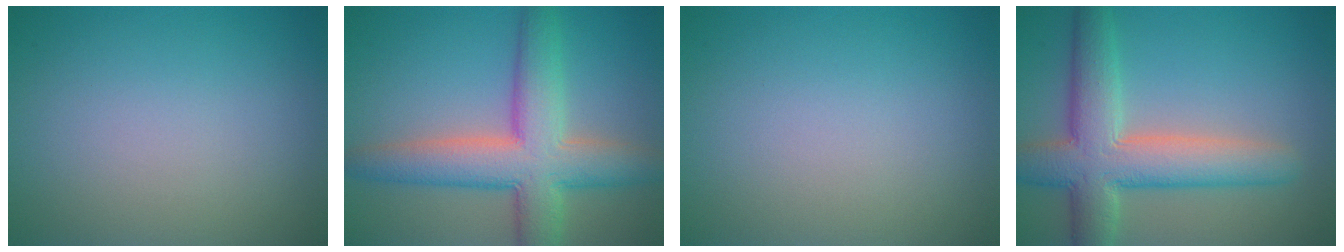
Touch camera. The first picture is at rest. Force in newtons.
{"total": 8.3, "press": 8.3, "slide": 0.3}
{"total": 0.0}
{"total": 7.8, "press": 7.8, "slide": 0.2}